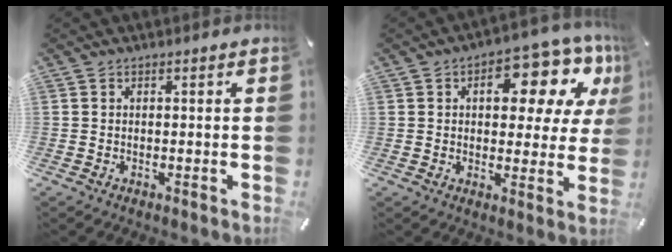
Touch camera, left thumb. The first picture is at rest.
{"total": 14.6, "force": [6.2, 7.3, 10.9], "torque": [-0.142, -0.032, 0.099]}